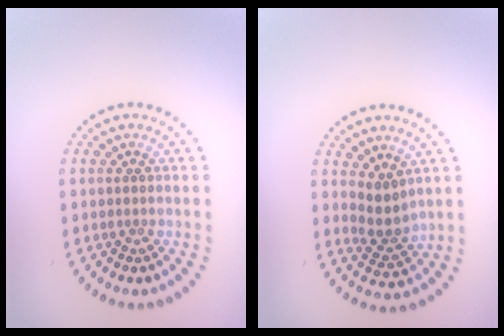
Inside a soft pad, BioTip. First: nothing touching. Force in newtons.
{"total": 2.6, "press": 2.0, "slide": 1.6}